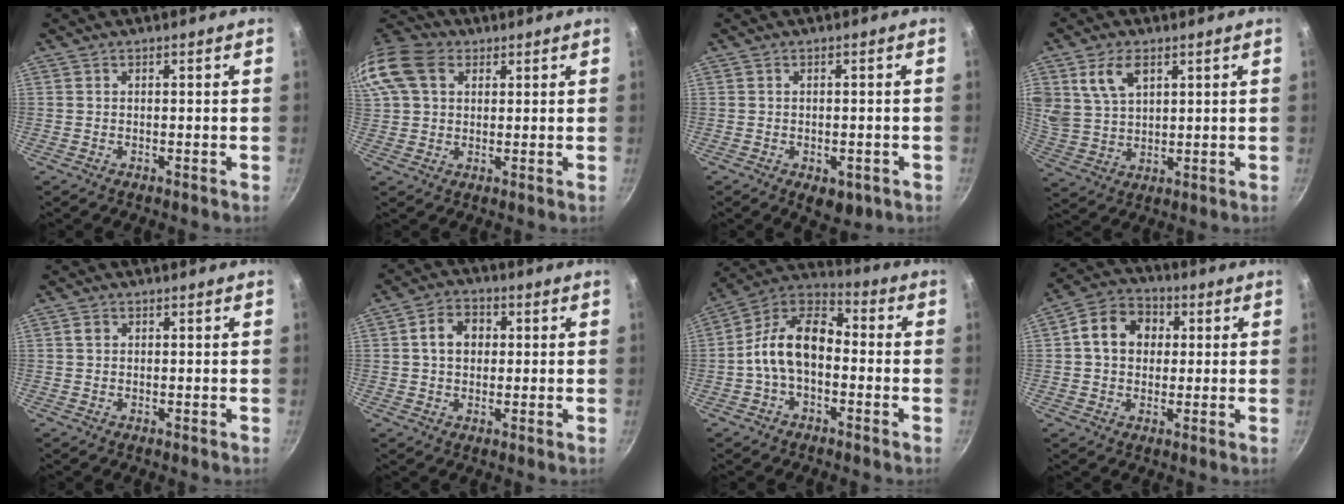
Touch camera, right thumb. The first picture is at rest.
{"total": 15.8, "force": [5.6, 11.7, 9.0], "torque": [-0.202, 0.027, 0.094]}
{"total": 4.9, "force": [-2.1, 2.8, 3.4], "torque": [-0.030, 0.004, -0.019]}
{"total": 8.6, "force": [4.0, 5.4, 5.3], "torque": [-0.088, -0.016, 0.086]}
{"total": 1.0, "force": [0.3, 0.9, 0.5], "torque": [-0.005, 0.002, 0.005]}
{"total": 7.8, "force": [1.4, 6.1, 4.7], "torque": [-0.058, 0.013, 0.013]}
{"total": 13.0, "force": [-1.9, 8.0, 10.0], "torque": [-0.160, 0.049, -0.056]}
{"total": 10.0, "force": [1.7, 8.1, 5.7], "torque": [-0.069, 0.016, 0.012]}